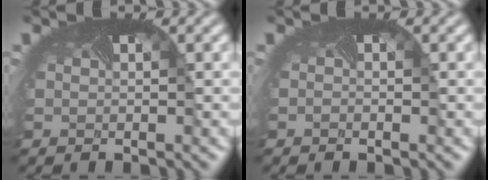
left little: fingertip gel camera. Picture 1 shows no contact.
{"total": 0.7, "force": [-0.6, -0.1, -0.3], "torque": [-0.004, -0.010, -0.004]}